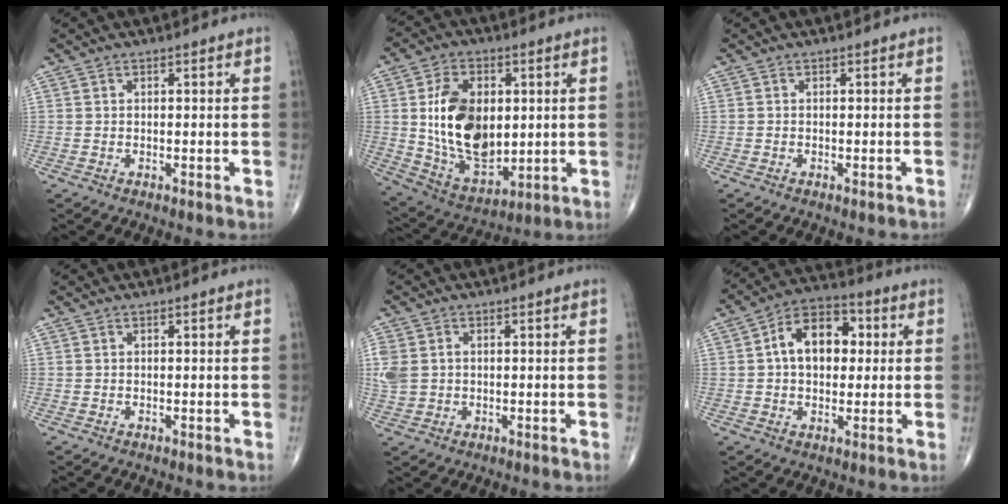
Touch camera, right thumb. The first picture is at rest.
{"total": 17.9, "force": [1.9, 11.4, 13.7], "torque": [-0.208, -0.016, 0.049]}
{"total": 0.5, "force": [-0.4, 0.1, 0.4], "torque": [-0.010, -0.001, -0.006]}
{"total": 0.0}
{"total": 6.4, "force": [0.6, 5.1, 3.8], "torque": [-0.106, 0.007, 0.020]}
{"total": 12.3, "force": [1.9, 8.1, 9.0], "torque": [-0.116, 0.021, 0.022]}